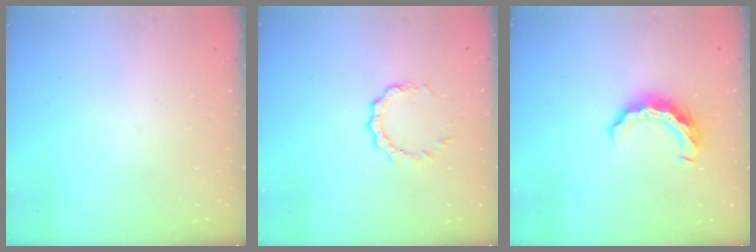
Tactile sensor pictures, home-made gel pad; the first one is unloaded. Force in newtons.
{"total": 5.9, "press": 5.9, "slide": 0.3}
{"total": 9.4, "press": 9.4, "slide": 0.5}